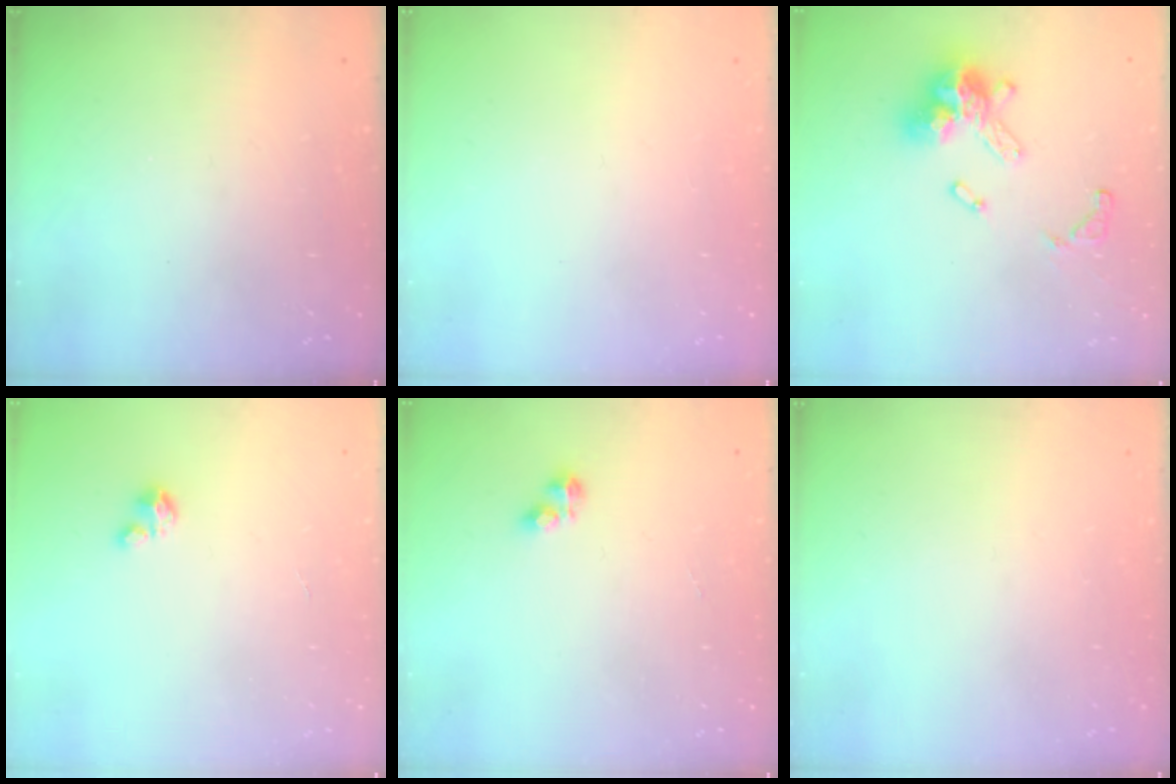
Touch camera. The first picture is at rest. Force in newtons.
{"total": 0.0}
{"total": 13.8, "press": 13.8, "slide": 1.0}
{"total": 2.7, "press": 2.7, "slide": 0.2}
{"total": 3.0, "press": 2.9, "slide": 0.5}
{"total": 0.0}